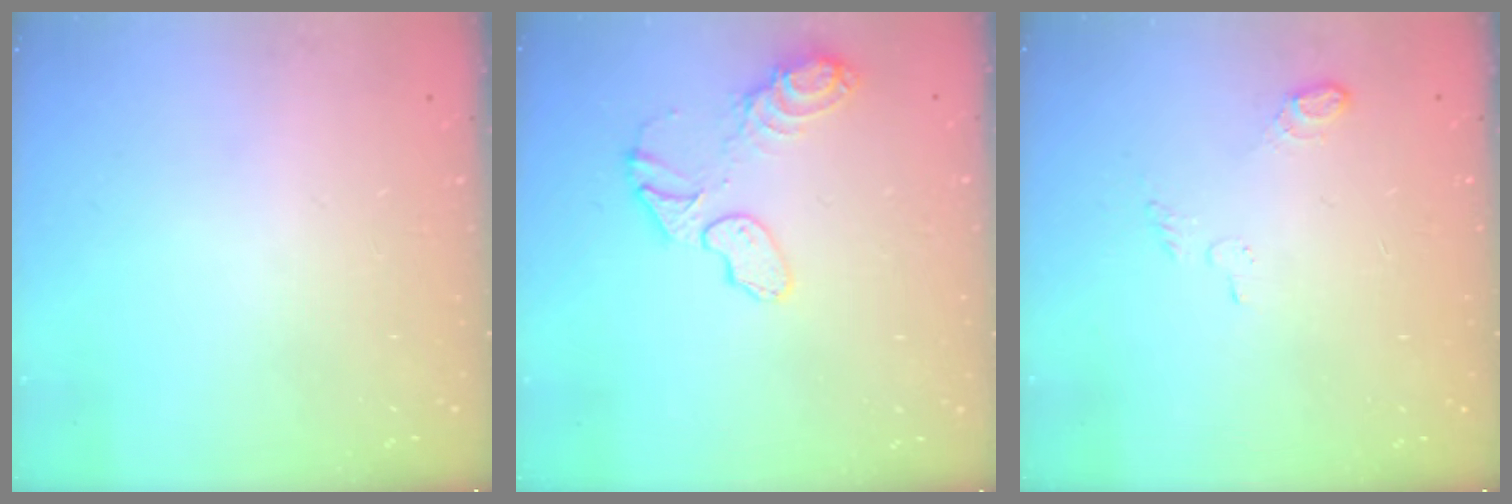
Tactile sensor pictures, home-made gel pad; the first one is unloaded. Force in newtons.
{"total": 10.4, "press": 10.3, "slide": 1.0}
{"total": 4.1, "press": 4.0, "slide": 0.9}